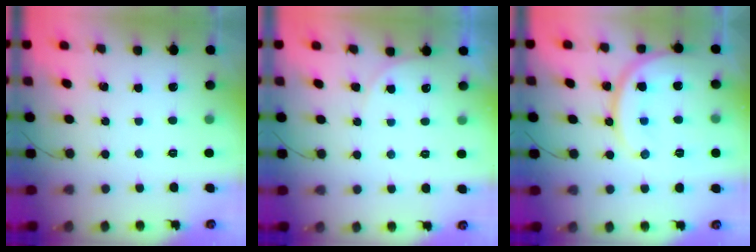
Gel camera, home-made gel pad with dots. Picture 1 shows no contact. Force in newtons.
{"total": 4.4, "press": 4.4, "slide": 0.2}
{"total": 13.4, "press": 13.3, "slide": 0.9}